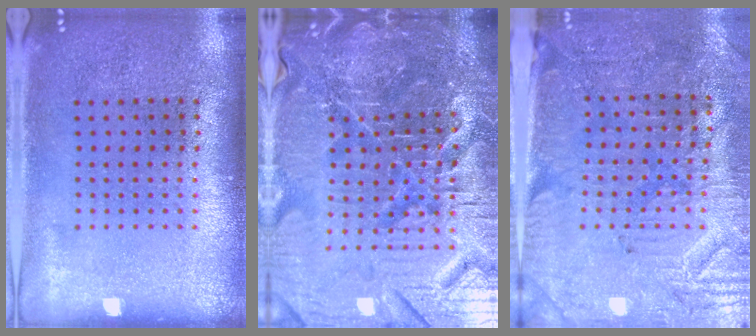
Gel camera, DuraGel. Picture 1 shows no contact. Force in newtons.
{"total": 6.9, "press": 6.2, "slide": 3.0}
{"total": 3.3, "press": 3.0, "slide": 1.3}